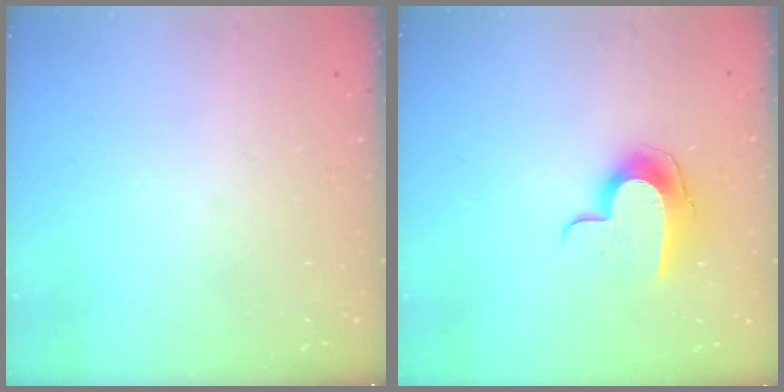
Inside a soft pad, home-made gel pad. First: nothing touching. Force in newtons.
{"total": 10.2, "press": 10.2, "slide": 0.2}